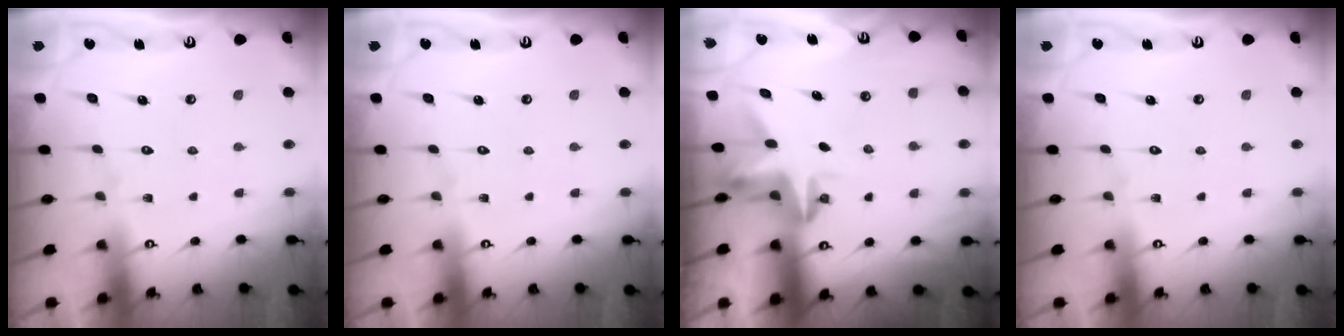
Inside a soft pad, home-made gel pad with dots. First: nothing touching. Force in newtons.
{"total": 0.0}
{"total": 3.6, "press": 3.5, "slide": 0.4}
{"total": 0.0}